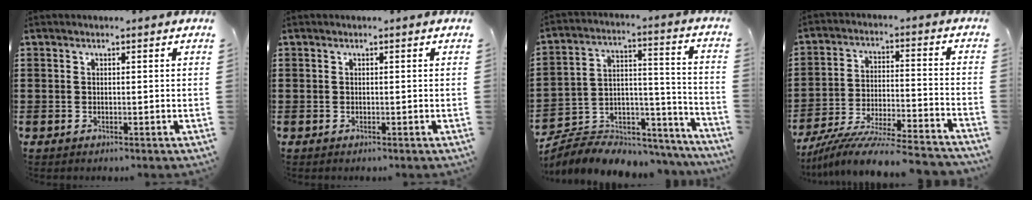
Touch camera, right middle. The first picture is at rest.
{"total": 0.0}
{"total": 6.1, "force": [-5.7, 2.1, 0.7], "torque": [-0.018, -0.001, -0.116]}
{"total": 8.9, "force": [-8.4, -0.3, 3.0], "torque": [-0.058, -0.001, -0.168]}